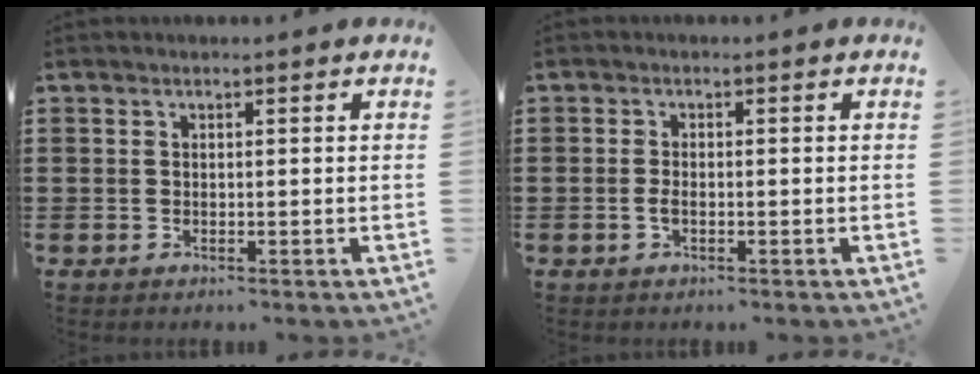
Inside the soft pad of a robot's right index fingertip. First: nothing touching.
{"total": 1.4, "force": [-0.3, 0.6, 1.2], "torque": [-0.031, -0.004, -0.008]}